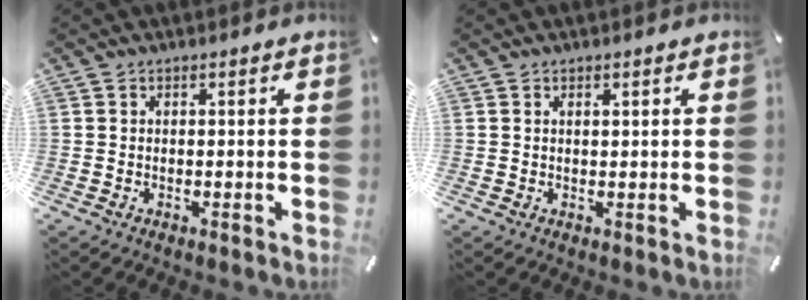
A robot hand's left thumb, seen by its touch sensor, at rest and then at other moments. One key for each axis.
{"total": 0.7, "fx": 0.4, "fy": 0.2, "fz": 0.6, "tx": -0.011, "ty": 0.000, "tz": 0.006}